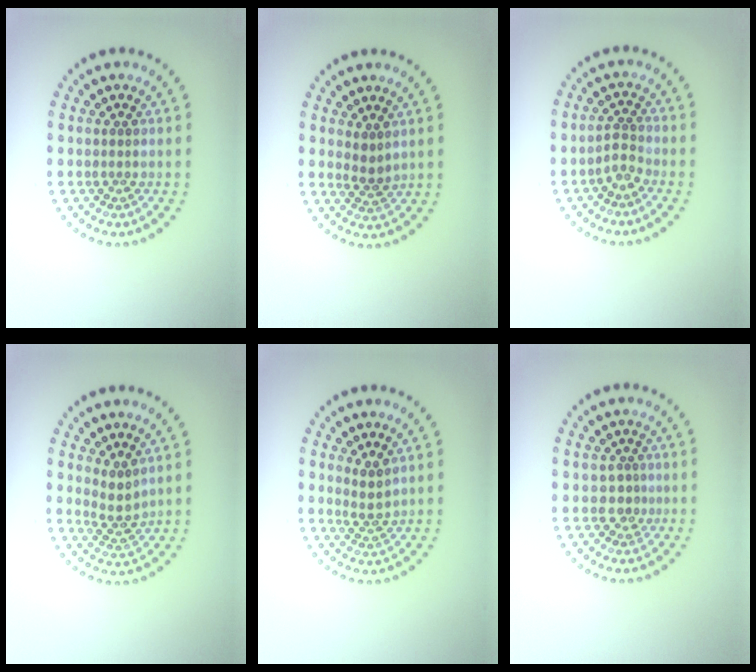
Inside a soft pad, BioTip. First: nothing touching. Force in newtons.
{"total": 1.6, "press": 1.3, "slide": 0.9}
{"total": 1.7, "press": 1.3, "slide": 1.1}
{"total": 2.2, "press": 1.6, "slide": 1.5}
{"total": 1.7, "press": 1.3, "slide": 1.1}
{"total": 1.7, "press": 1.2, "slide": 1.1}